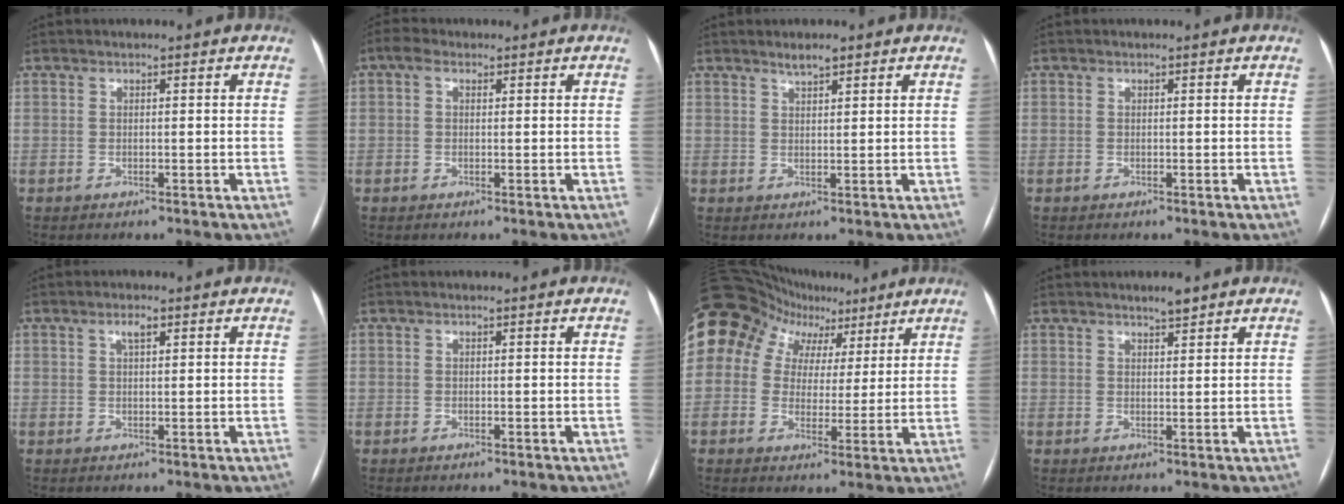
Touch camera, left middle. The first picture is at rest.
{"total": 1.1, "force": [0.5, 0.7, 0.7], "torque": [-0.019, 0.013, 0.009]}
{"total": 2.2, "force": [1.8, 0.4, 1.2], "torque": [-0.028, 0.002, 0.033]}
{"total": 0.0}
{"total": 1.8, "force": [0.9, 0.5, 1.4], "torque": [-0.029, 0.004, 0.017]}
{"total": 0.0}
{"total": 16.9, "force": [9.2, 13.0, 5.7], "torque": [-0.130, 0.076, 0.150]}
{"total": 2.2, "force": [1.8, 0.3, 1.3], "torque": [-0.028, 0.003, 0.031]}